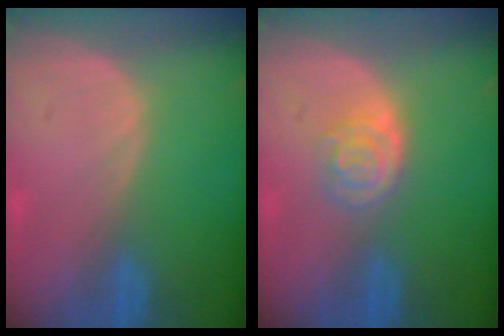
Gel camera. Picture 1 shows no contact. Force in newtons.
{"total": 4.2, "press": 3.8, "slide": 2.0}